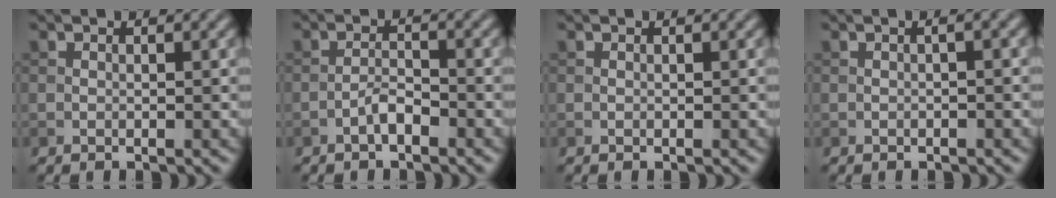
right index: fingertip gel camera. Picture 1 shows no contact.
{"total": 1.7, "force": [-1.2, 0.5, 1.2], "torque": [-0.024, 0.006, -0.025]}
{"total": 0.0}
{"total": 1.1, "force": [0.0, 0.2, 1.1], "torque": [-0.017, 0.001, -0.002]}